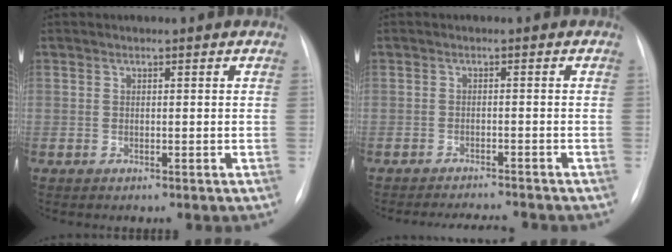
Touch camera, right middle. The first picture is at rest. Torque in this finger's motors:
{"motor_torque": [0.07, -0.07, 0.01, 0.01]}